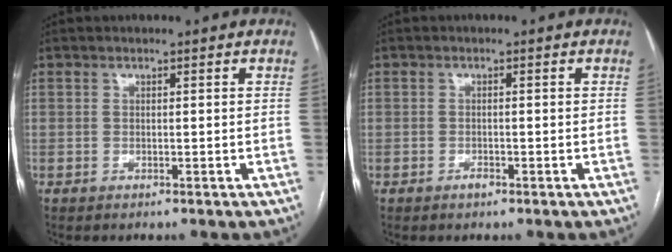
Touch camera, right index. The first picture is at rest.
{"total": 1.0, "force": [-0.7, 0.5, 0.6], "torque": [-0.006, 0.002, -0.010]}